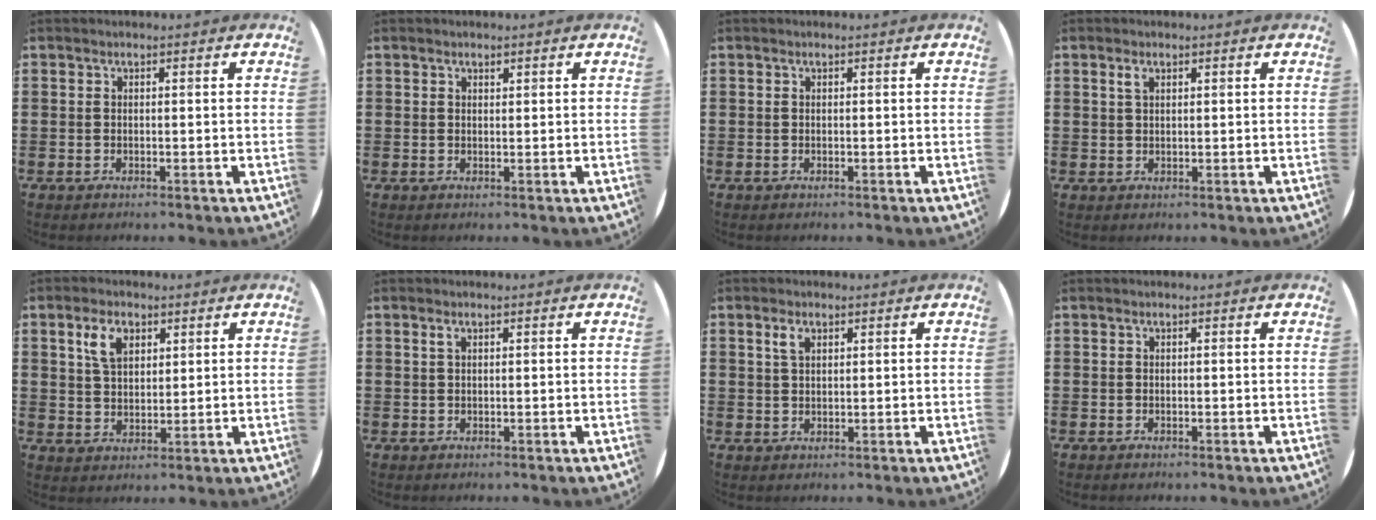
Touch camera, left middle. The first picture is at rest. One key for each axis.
{"total": 0.6, "fx": 0.5, "fy": 0.2, "fz": 0.1, "tx": 0.005, "ty": 0.000, "tz": 0.007}
{"total": 0.0}
{"total": 1.5, "fx": 0.9, "fy": 0.7, "fz": 0.9, "tx": -0.012, "ty": 0.002, "tz": 0.014}
{"total": 4.6, "fx": 2.5, "fy": 2.7, "fz": 2.8, "tx": -0.048, "ty": 0.002, "tz": 0.042}
{"total": 0.8, "fx": 0.5, "fy": 0.3, "fz": 0.5, "tx": -0.003, "ty": 0.000, "tz": 0.007}
{"total": 2.2, "fx": 1.3, "fy": 1.1, "fz": 1.3, "tx": -0.022, "ty": 0.002, "tz": 0.022}
{"total": 0.0}